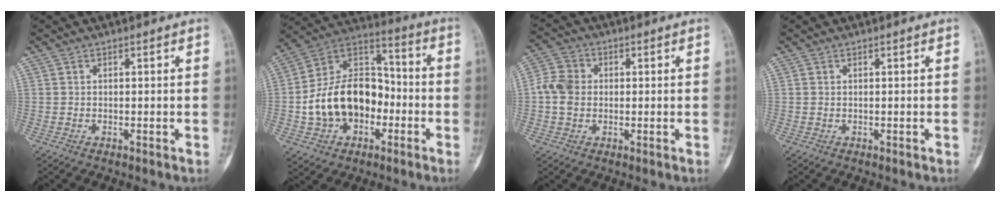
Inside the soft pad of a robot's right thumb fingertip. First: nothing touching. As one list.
[{"total": 18.2, "force": [-3.7, 13.1, 12.1], "torque": [-0.177, 0.050, -0.066]}, {"total": 5.9, "force": [-0.2, 4.9, 3.3], "torque": [-0.060, 0.014, -0.013]}, {"total": 0.0}]